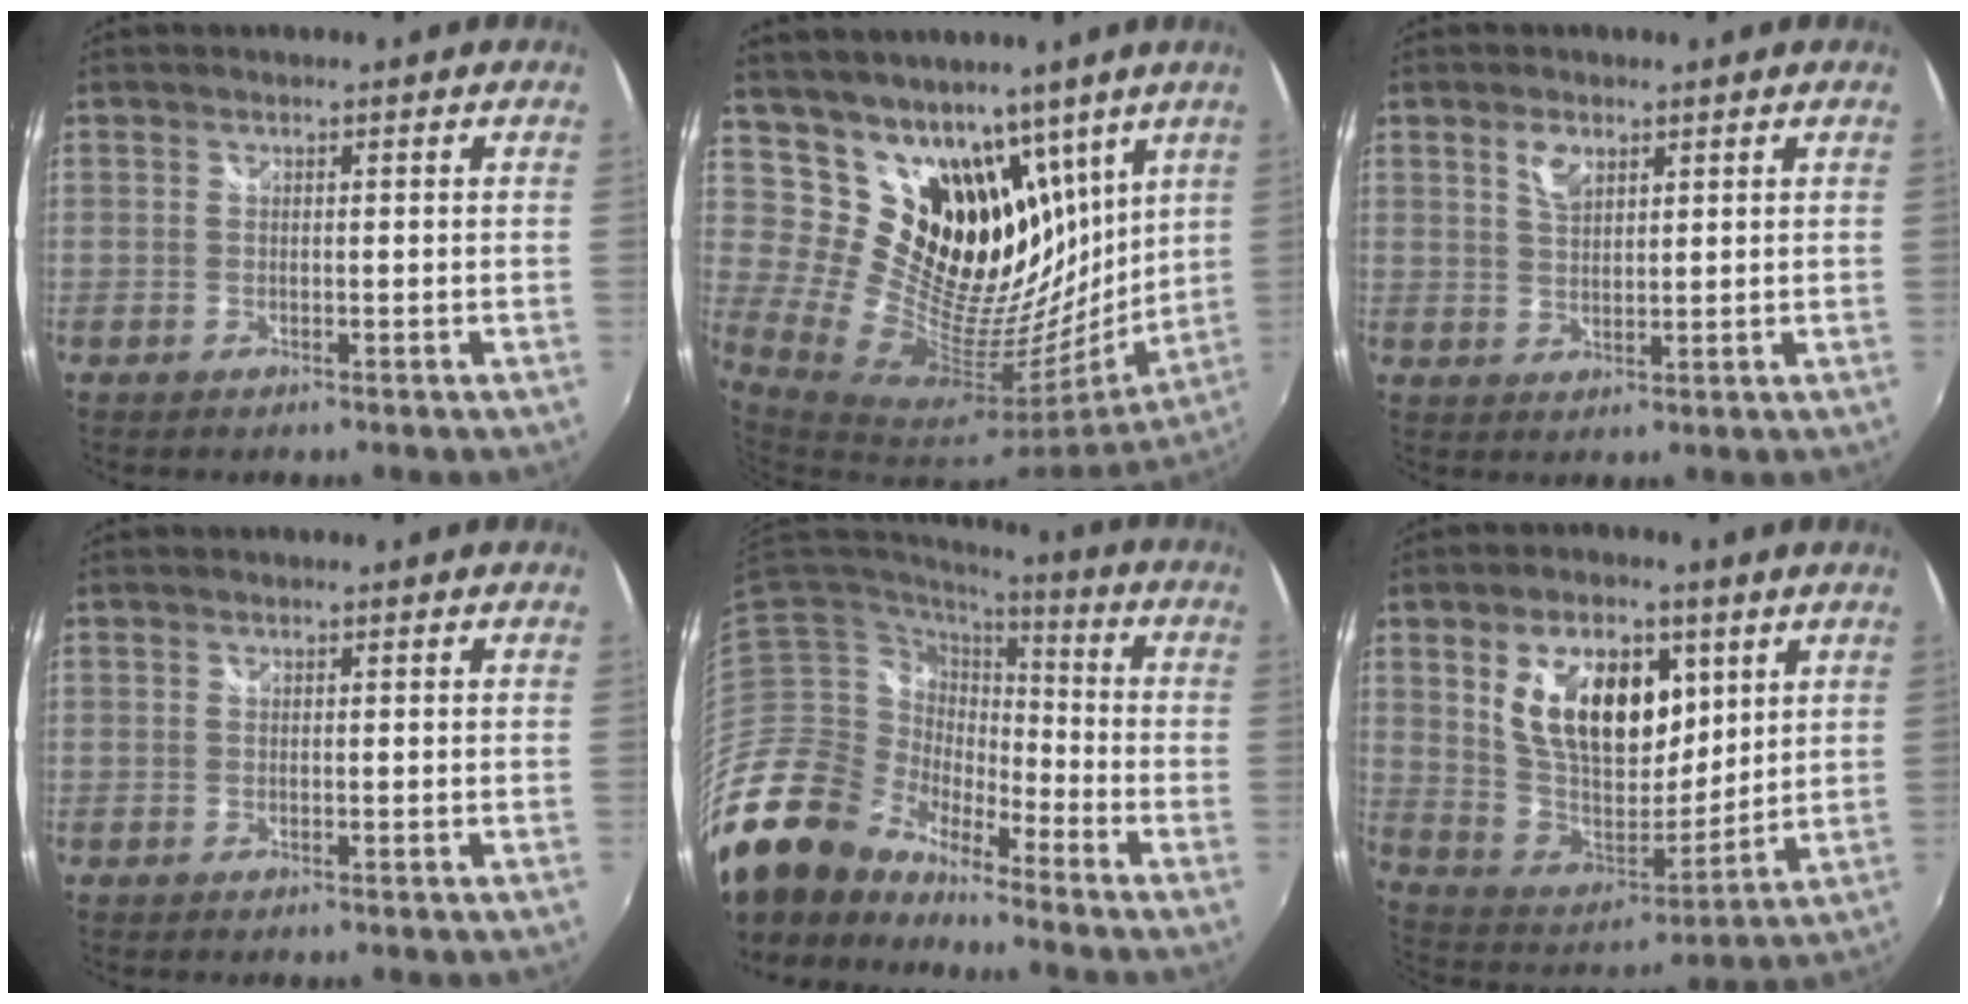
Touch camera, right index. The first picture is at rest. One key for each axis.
{"total": 22.5, "fx": 15.1, "fy": 12.5, "fz": 11.2, "tx": -0.193, "ty": -0.029, "tz": 0.276}
{"total": 3.8, "fx": 2.1, "fy": 2.0, "fz": 2.4, "tx": -0.040, "ty": 0.004, "tz": 0.038}
{"total": 0.0}
{"total": 16.9, "fx": -14.2, "fy": 7.8, "fz": 4.8, "tx": -0.113, "ty": 0.003, "tz": -0.277}
{"total": 17.9, "fx": 6.6, "fy": 10.2, "fz": 13.1, "tx": -0.243, "ty": 0.007, "tz": 0.132}